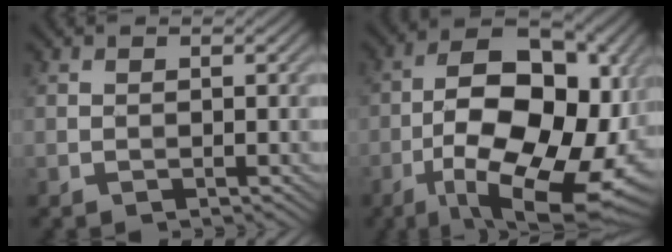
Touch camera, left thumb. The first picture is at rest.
{"total": 18.9, "force": [-5.3, 9.9, 15.2], "torque": [-0.248, 0.004, -0.080]}